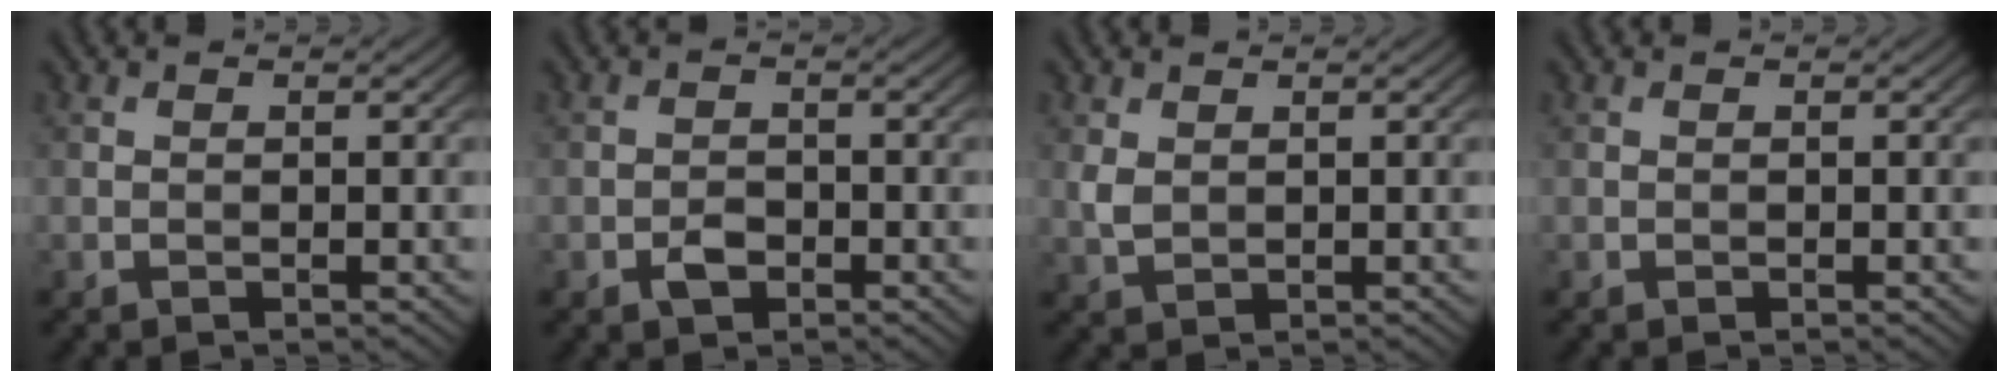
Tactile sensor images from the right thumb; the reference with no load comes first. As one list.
[{"total": 2.3, "force": [-1.3, 1.4, 1.2], "torque": [-0.023, -0.001, -0.027]}, {"total": 1.9, "force": [0.7, 1.2, 1.2], "torque": [-0.036, -0.001, 0.017]}, {"total": 0.0}]